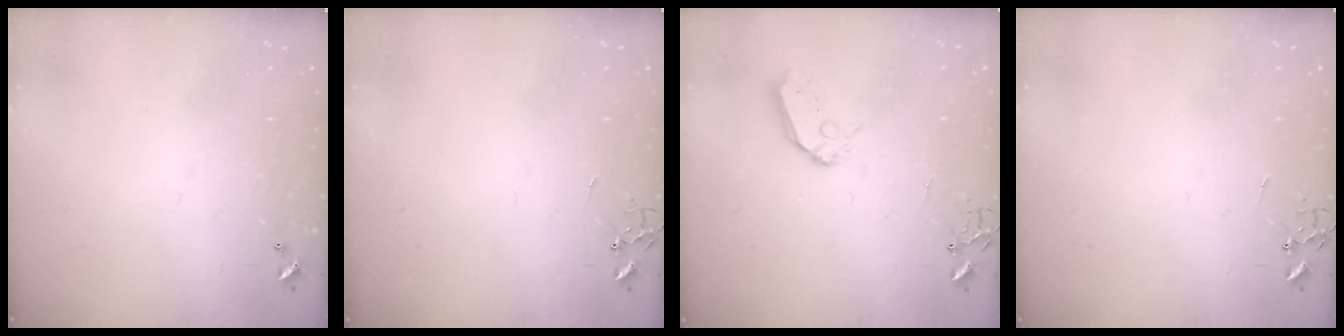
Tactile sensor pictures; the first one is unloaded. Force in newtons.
{"total": 0.0}
{"total": 8.6, "press": 8.6, "slide": 0.7}
{"total": 0.0}